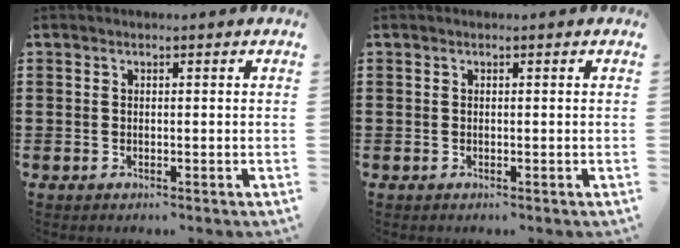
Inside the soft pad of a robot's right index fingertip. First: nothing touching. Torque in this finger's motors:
{"motor_torque": [0.32, 0.12, 0.00, 0.01]}